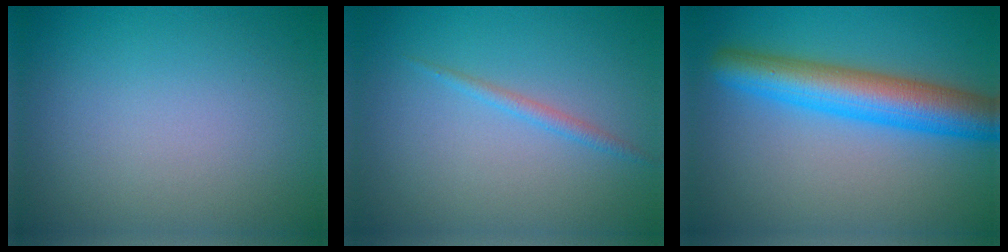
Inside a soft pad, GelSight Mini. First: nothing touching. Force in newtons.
{"total": 1.1, "press": 1.1, "slide": 0.0}
{"total": 7.0, "press": 7.0, "slide": 0.2}